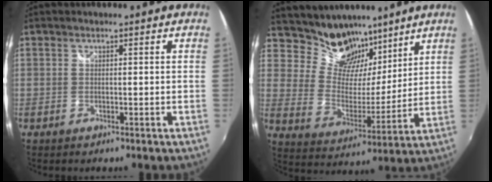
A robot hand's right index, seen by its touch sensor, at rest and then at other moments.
{"total": 14.3, "force": [11.0, 7.5, 5.2], "torque": [-0.110, 0.012, 0.198]}